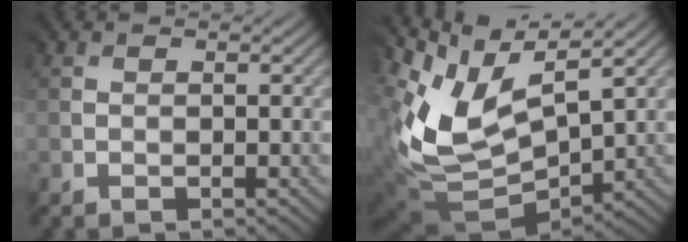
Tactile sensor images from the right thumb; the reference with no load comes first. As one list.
[{"total": 9.2, "force": [4.1, 5.9, 5.8], "torque": [-0.143, -0.001, 0.091]}]